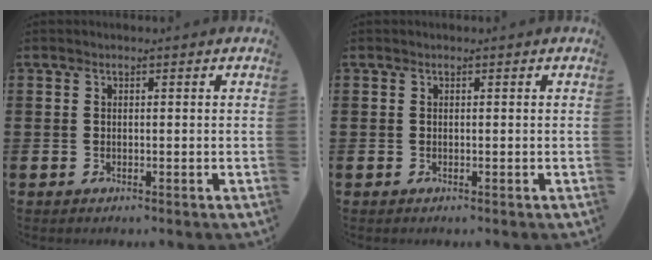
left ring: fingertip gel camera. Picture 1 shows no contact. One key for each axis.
{"total": 0.0}